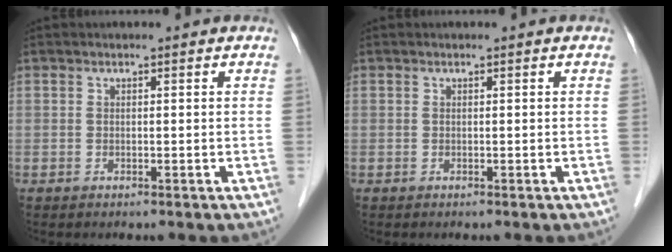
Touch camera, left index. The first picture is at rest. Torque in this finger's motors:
{"motor_torque": [0.00, 0.00, 0.00, 0.00]}